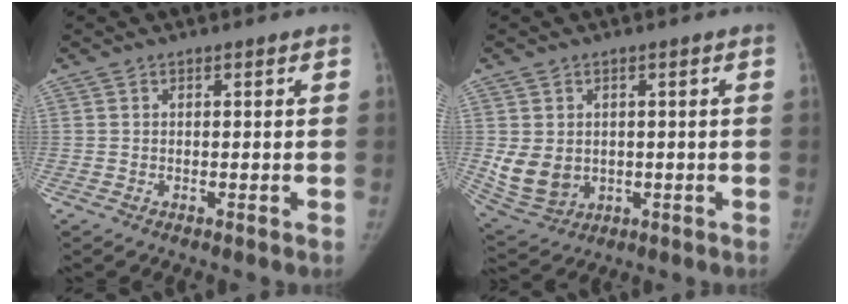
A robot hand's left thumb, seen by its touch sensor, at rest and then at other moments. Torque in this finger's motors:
{"motor_torque": [-0.03, 0.19, 0.19, -0.21, 0.05]}